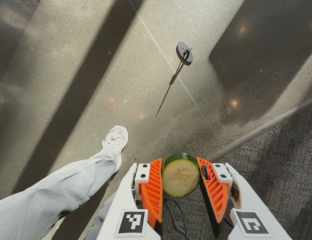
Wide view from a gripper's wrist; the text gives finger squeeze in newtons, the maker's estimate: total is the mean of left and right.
{"total": 12.6, "left": 13.0, "right": 12.2}